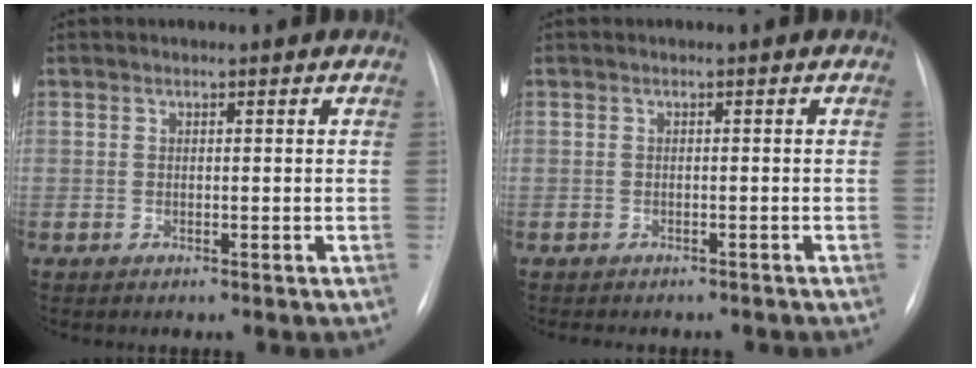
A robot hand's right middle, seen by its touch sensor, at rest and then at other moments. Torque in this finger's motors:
{"motor_torque": [0.49, -0.52, -0.03, -0.02]}